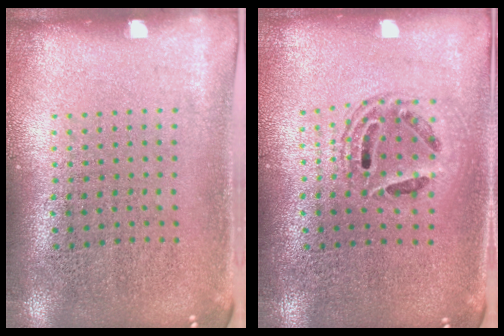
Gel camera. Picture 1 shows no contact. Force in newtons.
{"total": 1.5, "press": 1.3, "slide": 0.7}